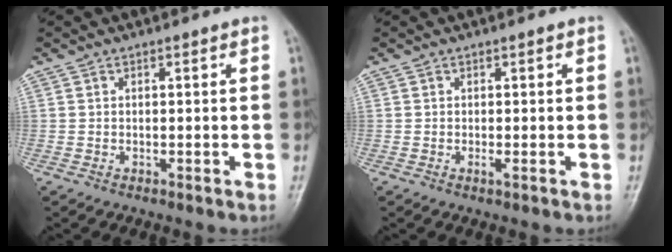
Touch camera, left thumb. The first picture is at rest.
{"total": 1.2, "force": [0.0, 0.2, 1.2], "torque": [-0.014, 0.001, 0.000]}